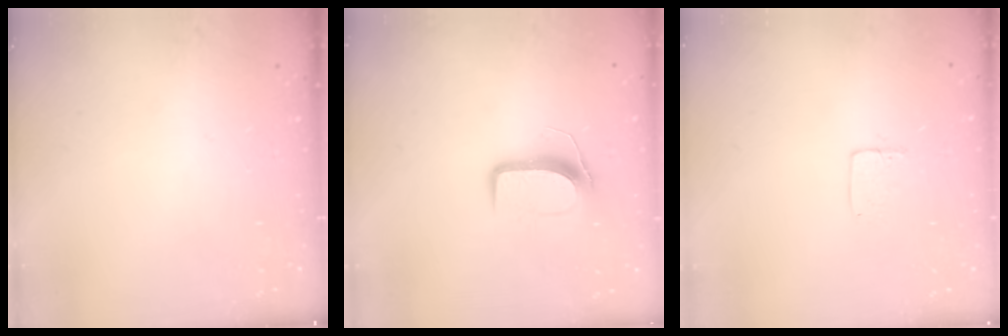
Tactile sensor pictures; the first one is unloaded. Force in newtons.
{"total": 8.9, "press": 8.9, "slide": 0.5}
{"total": 5.2, "press": 5.2, "slide": 0.4}